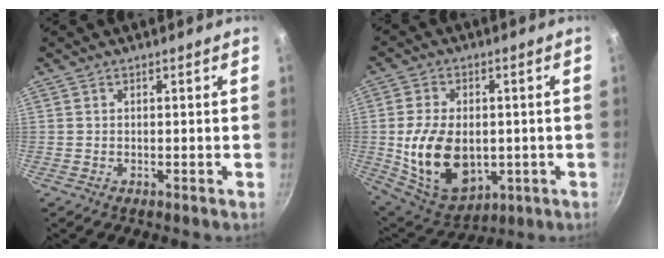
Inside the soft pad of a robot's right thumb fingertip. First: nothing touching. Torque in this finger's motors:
{"motor_torque": [-0.32, 1.43, 0.80, 0.92, 0.36]}